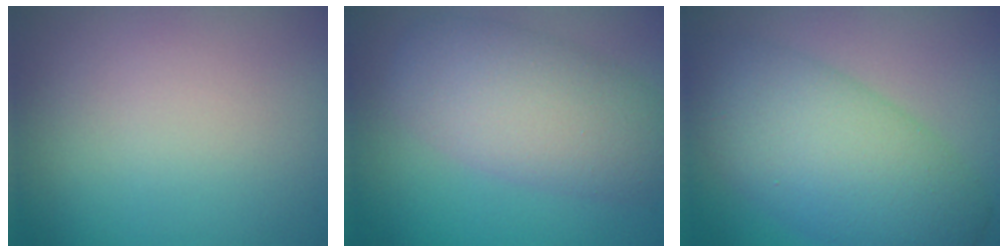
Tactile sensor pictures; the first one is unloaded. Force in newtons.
{"total": 6.7, "press": 6.7, "slide": 0.3}
{"total": 8.4, "press": 8.4, "slide": 0.2}